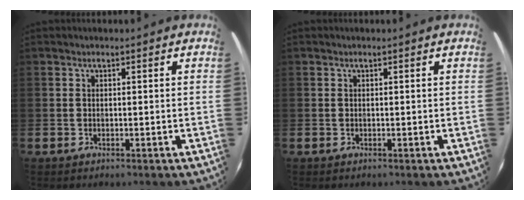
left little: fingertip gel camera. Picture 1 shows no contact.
{"total": 0.0}